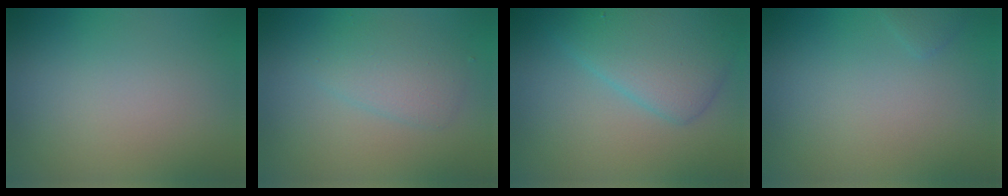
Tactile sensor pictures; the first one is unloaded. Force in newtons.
{"total": 2.7, "press": 2.7, "slide": 0.0}
{"total": 5.4, "press": 5.4, "slide": 0.2}
{"total": 0.7, "press": 0.7, "slide": 0.1}